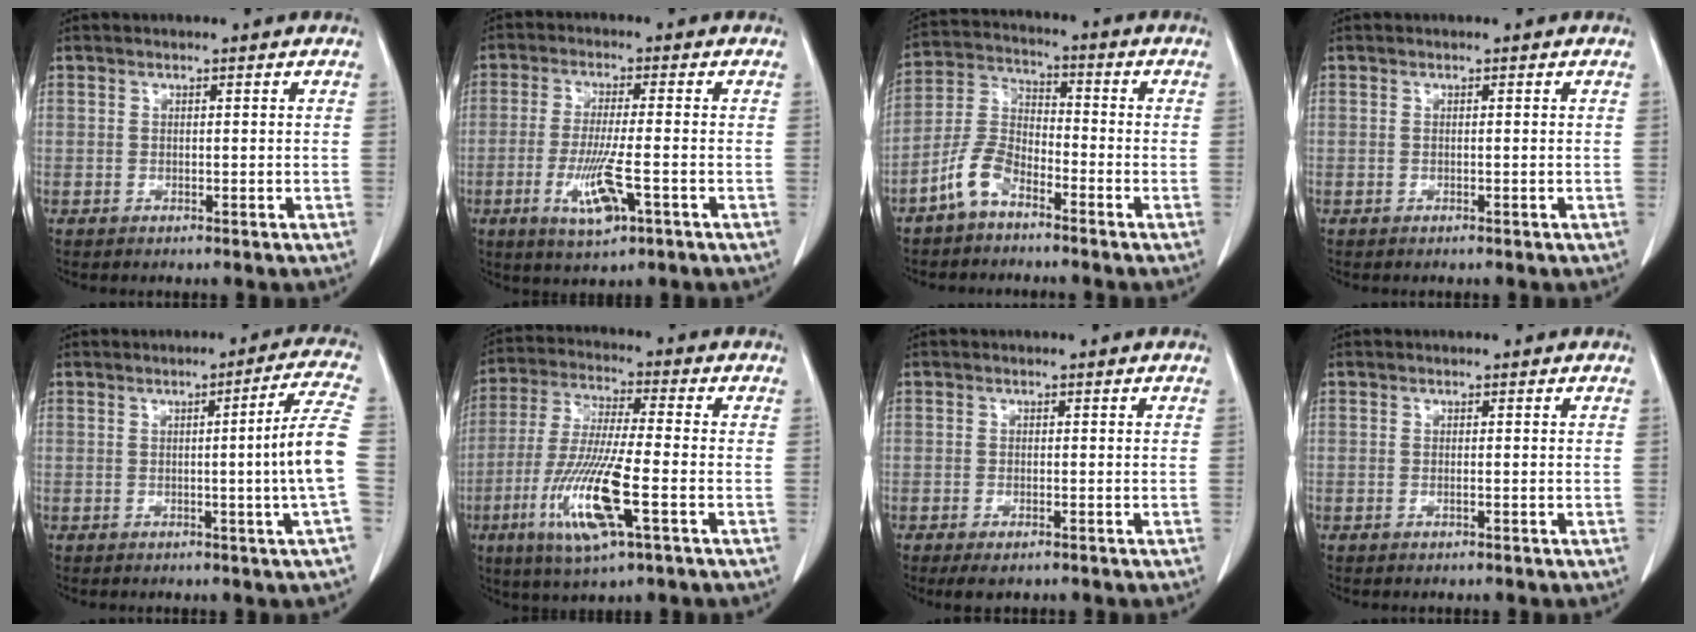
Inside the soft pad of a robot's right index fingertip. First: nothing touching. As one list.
[{"total": 7.9, "force": [-2.9, 0.8, 7.3], "torque": [-0.143, -0.019, -0.049]}, {"total": 7.2, "force": [-4.8, 3.2, 4.3], "torque": [-0.106, 0.010, -0.104]}, {"total": 0.0}, {"total": 8.6, "force": [-1.1, -2.2, 8.2], "torque": [-0.102, -0.004, -0.016]}, {"total": 13.9, "force": [-4.9, 1.2, 13.0], "torque": [-0.271, -0.025, -0.091]}, {"total": 2.7, "force": [-1.9, 0.9, 1.7], "torque": [-0.028, -0.005, -0.023]}, {"total": 0.0}]